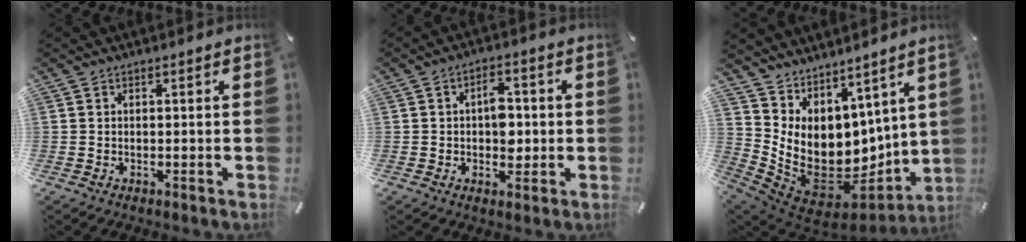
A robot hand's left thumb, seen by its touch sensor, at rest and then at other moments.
{"total": 6.0, "force": [0.0, 4.1, 4.4], "torque": [-0.044, -0.005, -0.008]}
{"total": 13.4, "force": [1.9, 10.4, 8.3], "torque": [-0.163, -0.057, 0.050]}